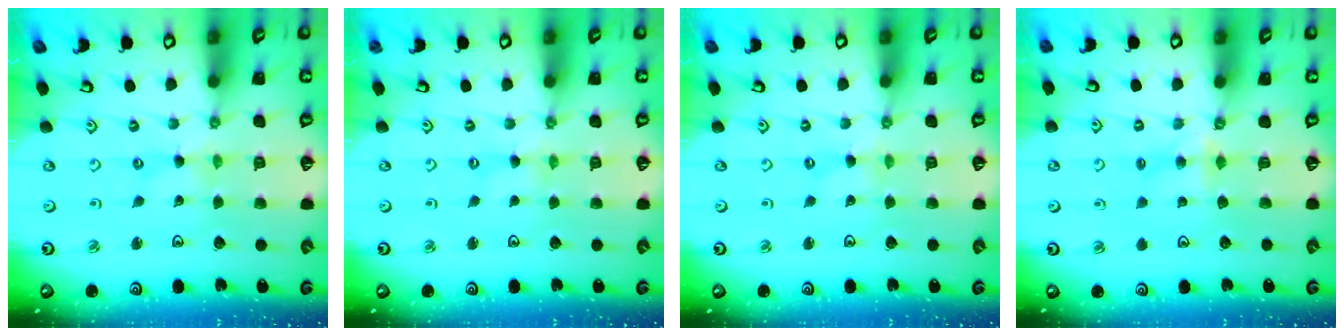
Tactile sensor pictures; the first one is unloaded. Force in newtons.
{"total": 0.0}
{"total": 0.0}
{"total": 3.5, "press": 3.4, "slide": 0.4}